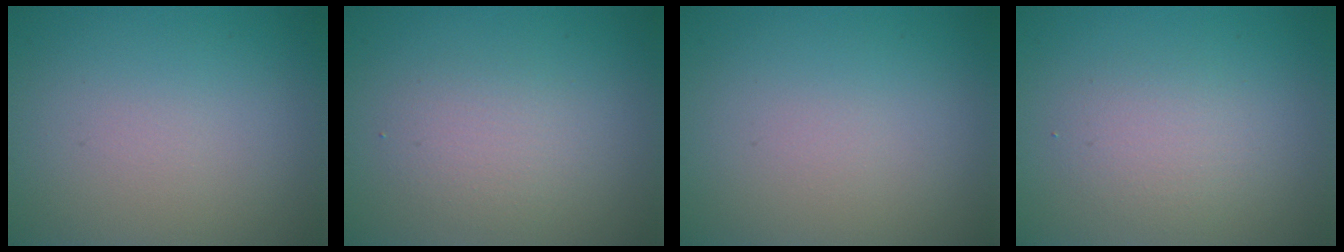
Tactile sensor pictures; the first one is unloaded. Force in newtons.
{"total": 2.1, "press": 2.0, "slide": 0.1}
{"total": 0.0}
{"total": 2.2, "press": 2.2, "slide": 0.1}